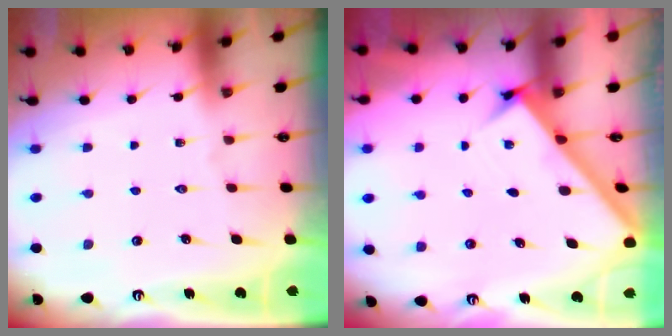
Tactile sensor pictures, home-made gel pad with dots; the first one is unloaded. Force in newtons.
{"total": 2.7, "press": 2.7, "slide": 0.3}